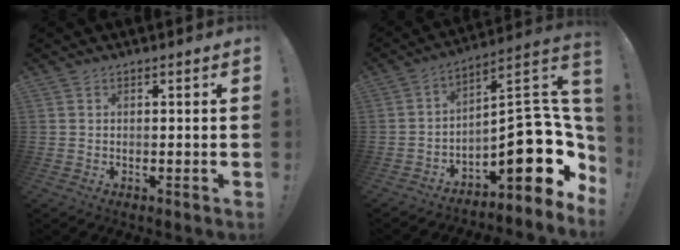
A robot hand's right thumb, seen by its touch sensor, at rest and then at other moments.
{"total": 19.9, "force": [-4.2, 9.1, 17.2], "torque": [-0.217, 0.010, -0.055]}